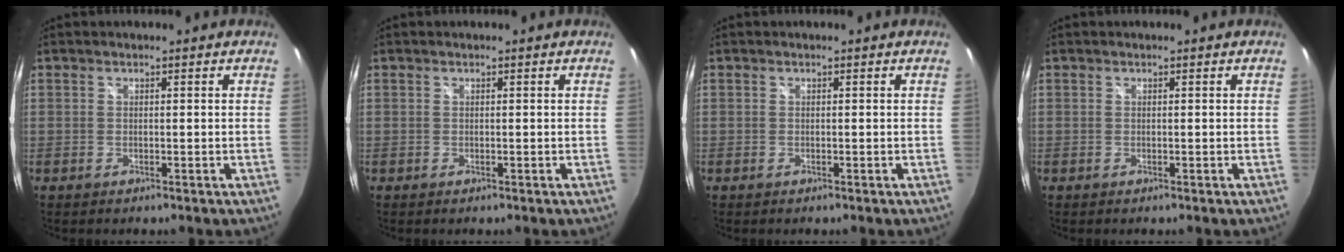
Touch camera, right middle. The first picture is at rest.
{"total": 0.0}
{"total": 0.0}
{"total": 0.0}